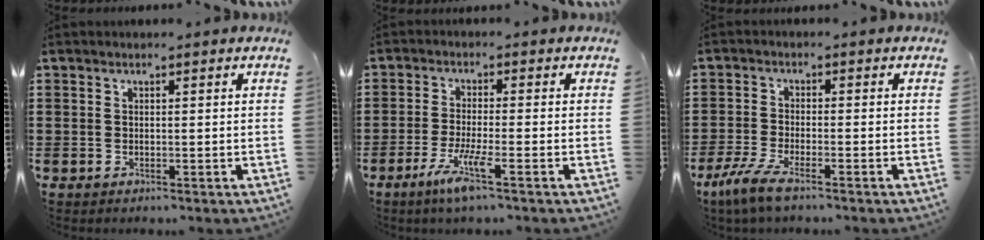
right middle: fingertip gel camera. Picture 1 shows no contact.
{"total": 5.3, "force": [-3.0, 0.2, 4.3], "torque": [-0.089, -0.013, -0.056]}
{"total": 4.8, "force": [-3.6, 0.6, 3.1], "torque": [-0.087, -0.019, -0.075]}